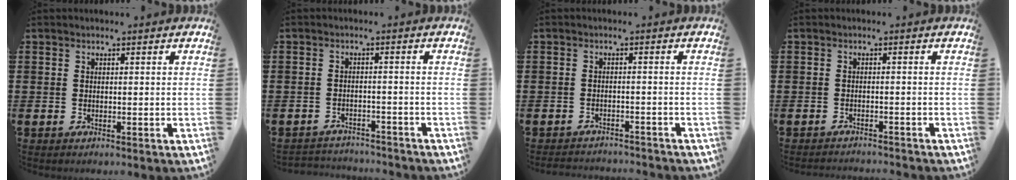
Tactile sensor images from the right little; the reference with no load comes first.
{"total": 2.2, "force": [-2.2, 0.1, -0.2], "torque": [-0.003, 0.002, -0.049]}
{"total": 1.7, "force": [-1.7, 0.0, -0.1], "torque": [-0.003, 0.001, -0.037]}
{"total": 1.2, "force": [-1.1, -0.1, -0.1], "torque": [-0.001, 0.002, -0.024]}